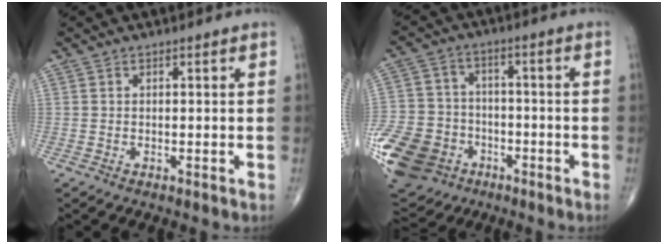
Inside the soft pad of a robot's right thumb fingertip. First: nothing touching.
{"total": 18.1, "force": [-7.8, 14.1, 8.1], "torque": [-0.172, 0.028, -0.132]}